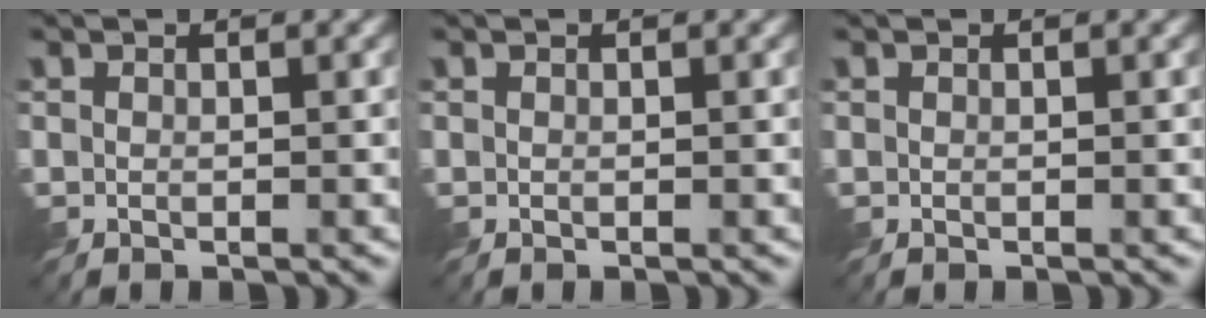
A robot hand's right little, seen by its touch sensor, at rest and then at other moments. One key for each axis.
{"total": 0.0}
{"total": 0.0}